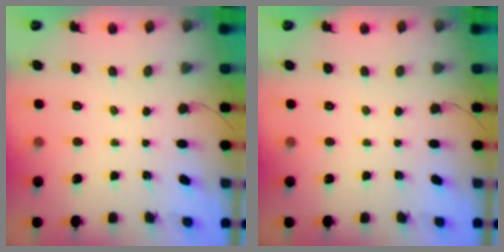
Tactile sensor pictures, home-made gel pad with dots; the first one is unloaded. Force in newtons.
{"total": 0.0}